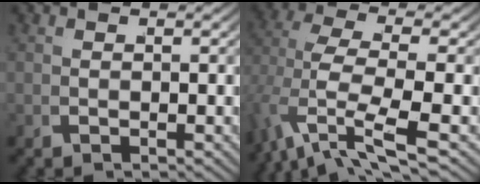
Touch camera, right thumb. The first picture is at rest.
{"total": 6.1, "force": [-1.7, 2.3, 5.4], "torque": [-0.129, -0.030, -0.004]}